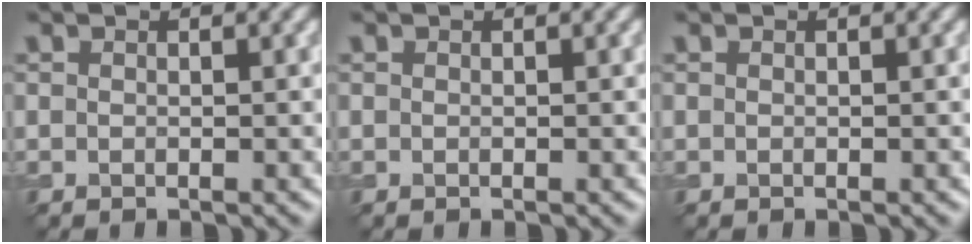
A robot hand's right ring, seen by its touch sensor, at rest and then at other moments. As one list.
[{"total": 0.0}, {"total": 0.0}]